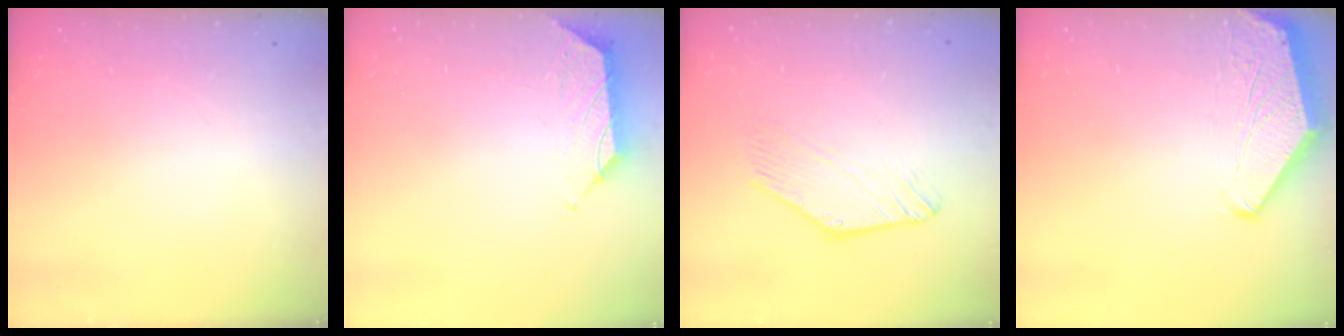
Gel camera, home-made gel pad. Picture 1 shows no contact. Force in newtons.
{"total": 0.6, "press": 0.4, "slide": 0.4}
{"total": 0.0}
{"total": 0.0}